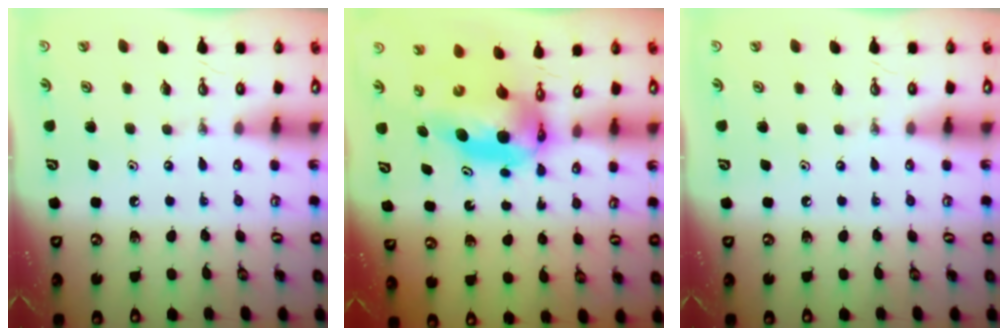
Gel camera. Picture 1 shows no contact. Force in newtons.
{"total": 6.7, "press": 6.6, "slide": 0.4}
{"total": 0.0}